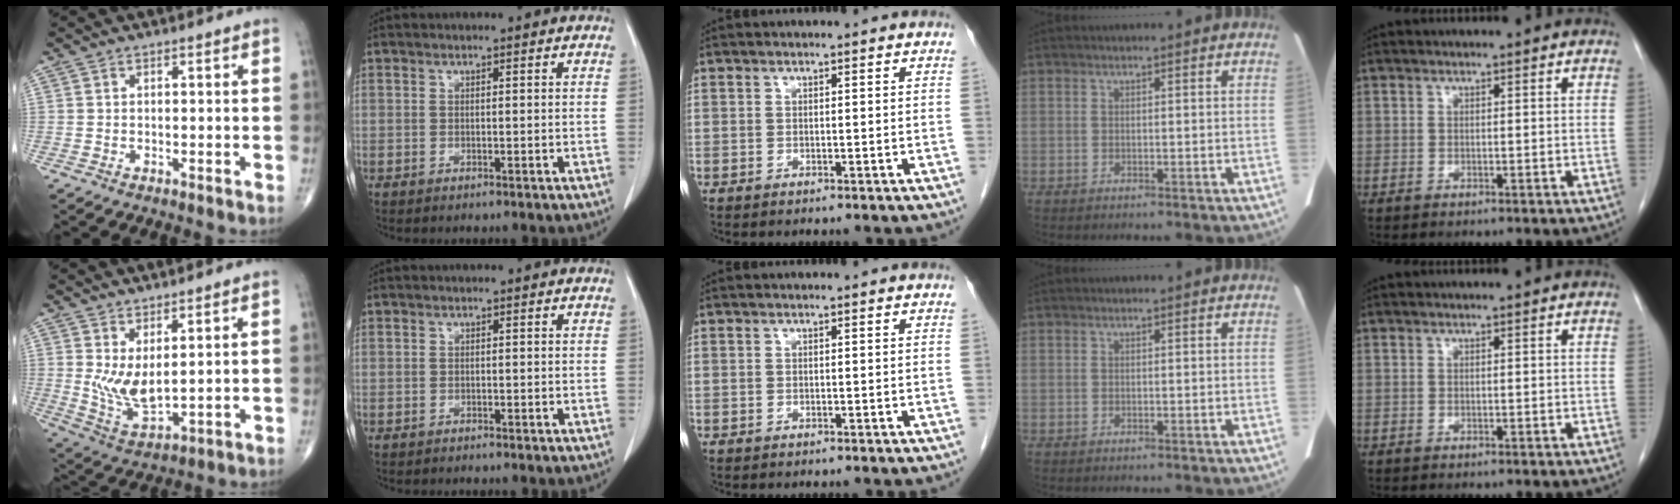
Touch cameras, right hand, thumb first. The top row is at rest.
{"thumb": {"total": 7.4, "force": [2.0, 3.0, 6.5], "torque": [-0.122, -0.034, 0.049]}}